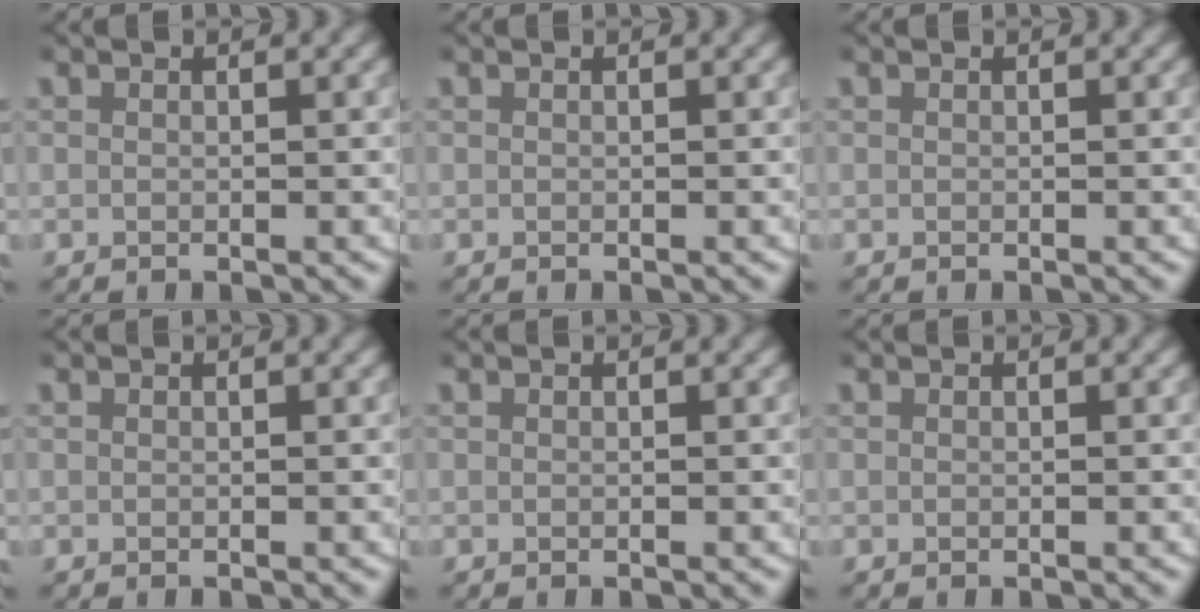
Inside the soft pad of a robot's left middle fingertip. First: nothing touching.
{"total": 0.0}
{"total": 0.0}
{"total": 0.0}
{"total": 0.0}
{"total": 0.0}